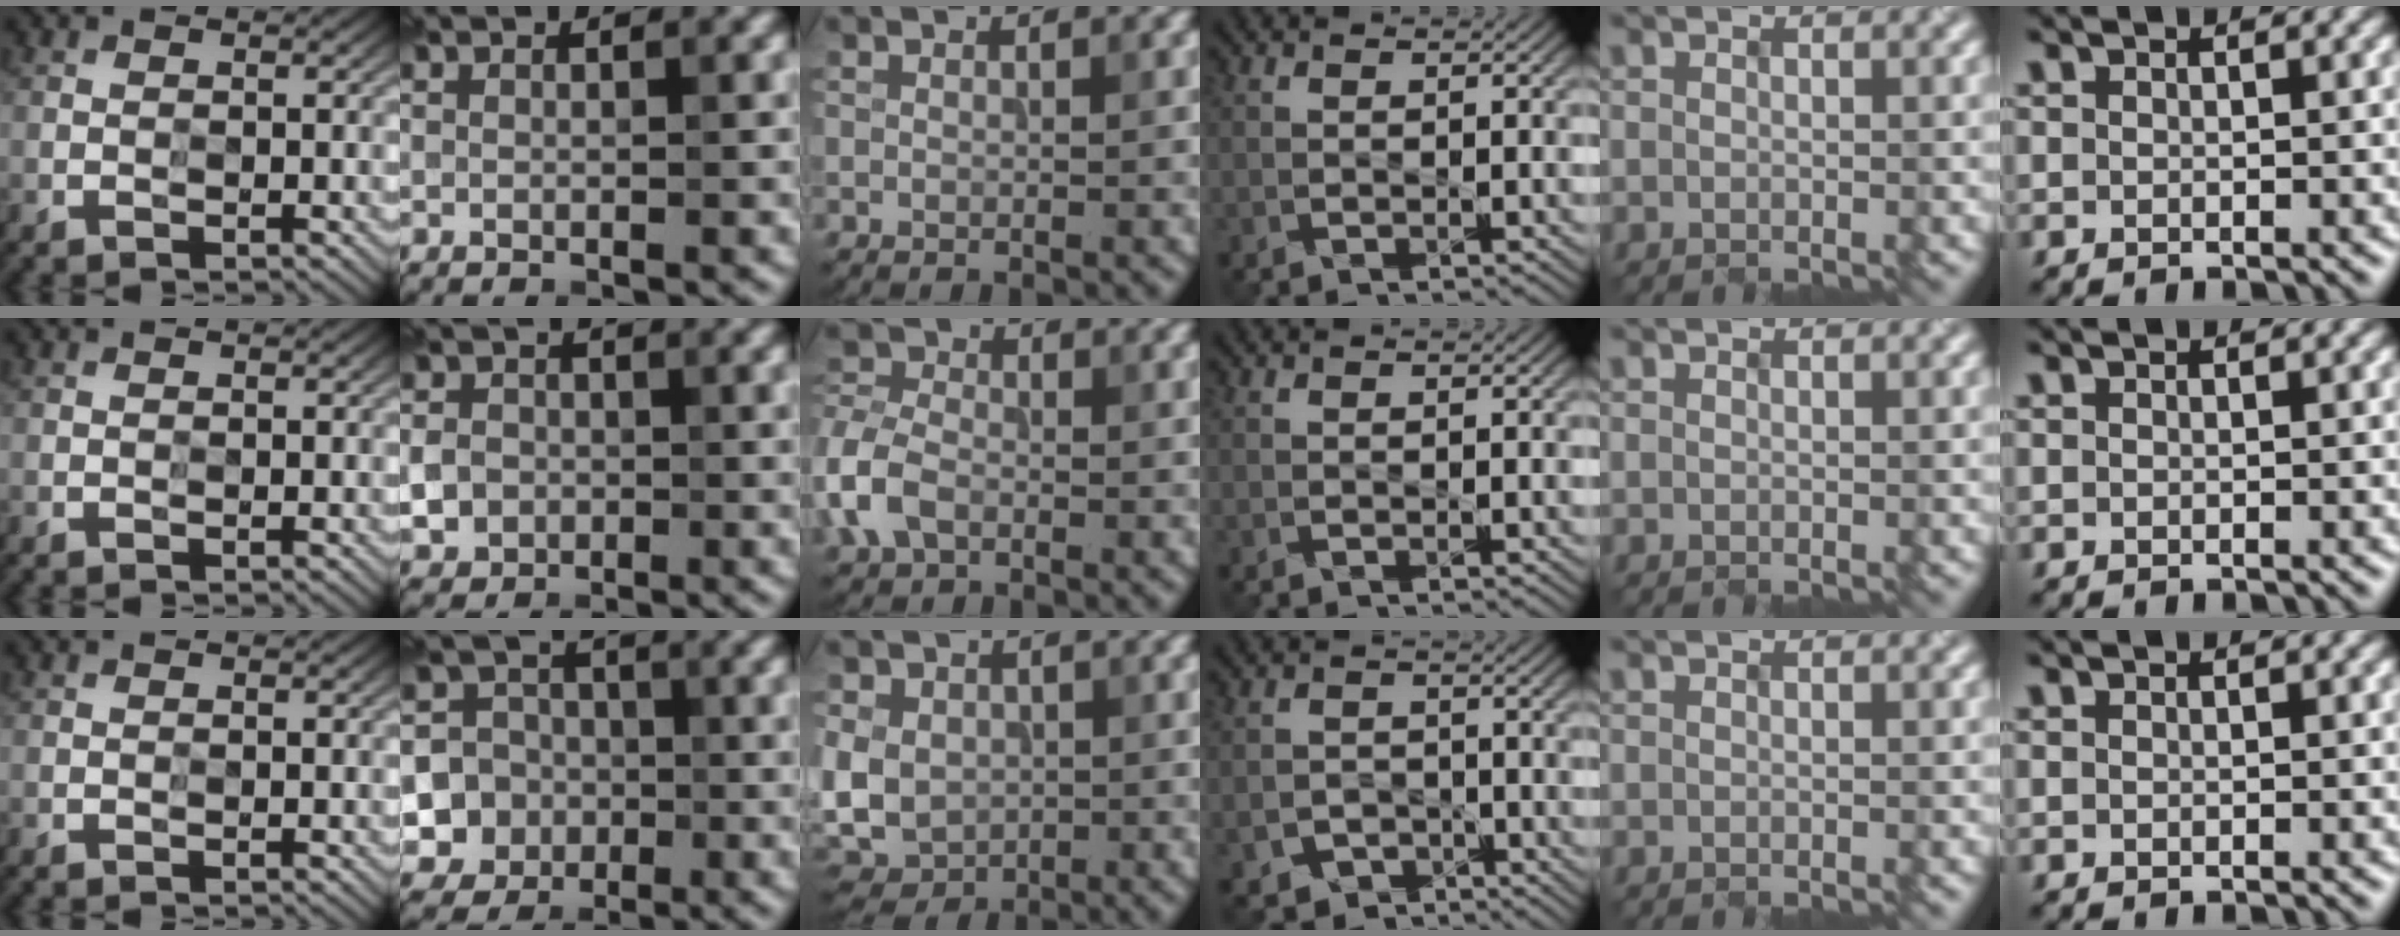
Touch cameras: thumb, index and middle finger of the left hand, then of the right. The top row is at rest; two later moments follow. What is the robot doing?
{"motion": "wipe", "object": "paper plate"}